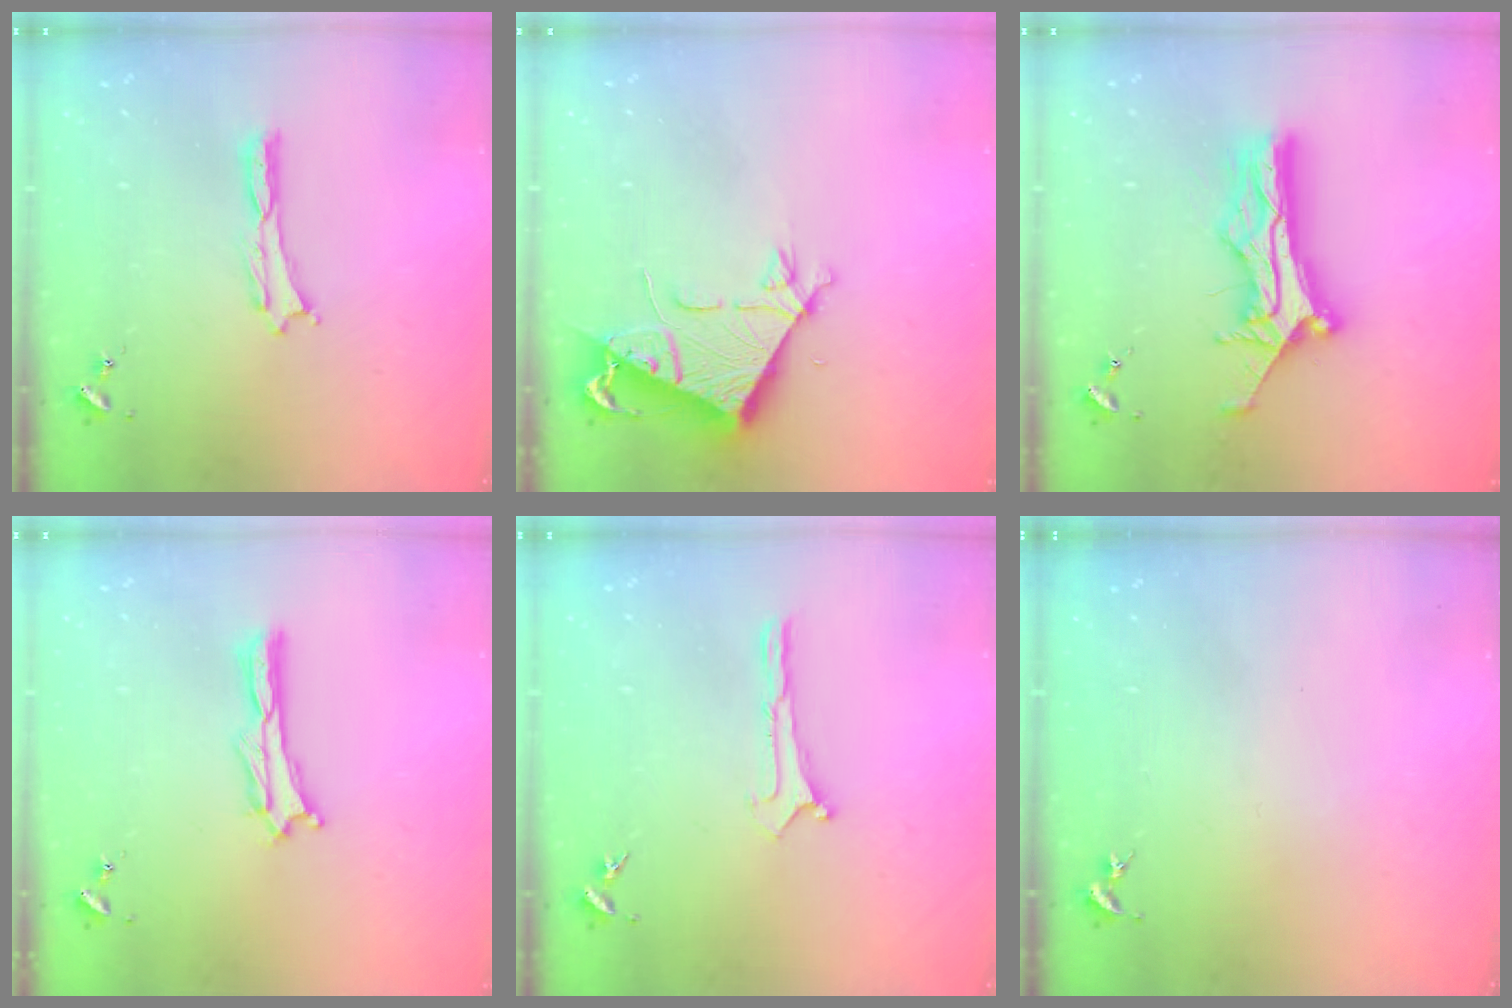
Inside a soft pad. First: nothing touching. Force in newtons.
{"total": 7.4, "press": 7.4, "slide": 0.7}
{"total": 11.5, "press": 11.5, "slide": 0.8}
{"total": 0.9, "press": 0.9, "slide": 0.2}
{"total": 0.0}
{"total": 0.0}